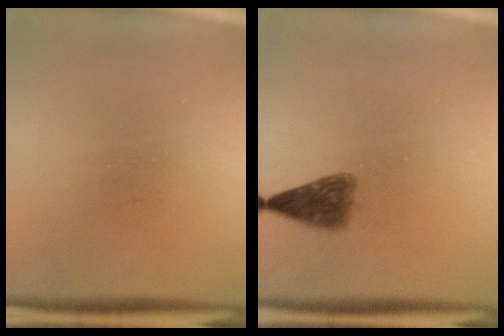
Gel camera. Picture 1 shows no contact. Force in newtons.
{"total": 3.5}